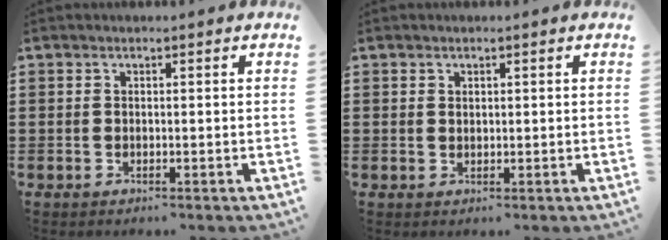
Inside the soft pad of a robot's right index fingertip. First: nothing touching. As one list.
[{"total": 0.8, "force": [0.5, 0.5, 0.2], "torque": [-0.005, 0.002, 0.011]}]